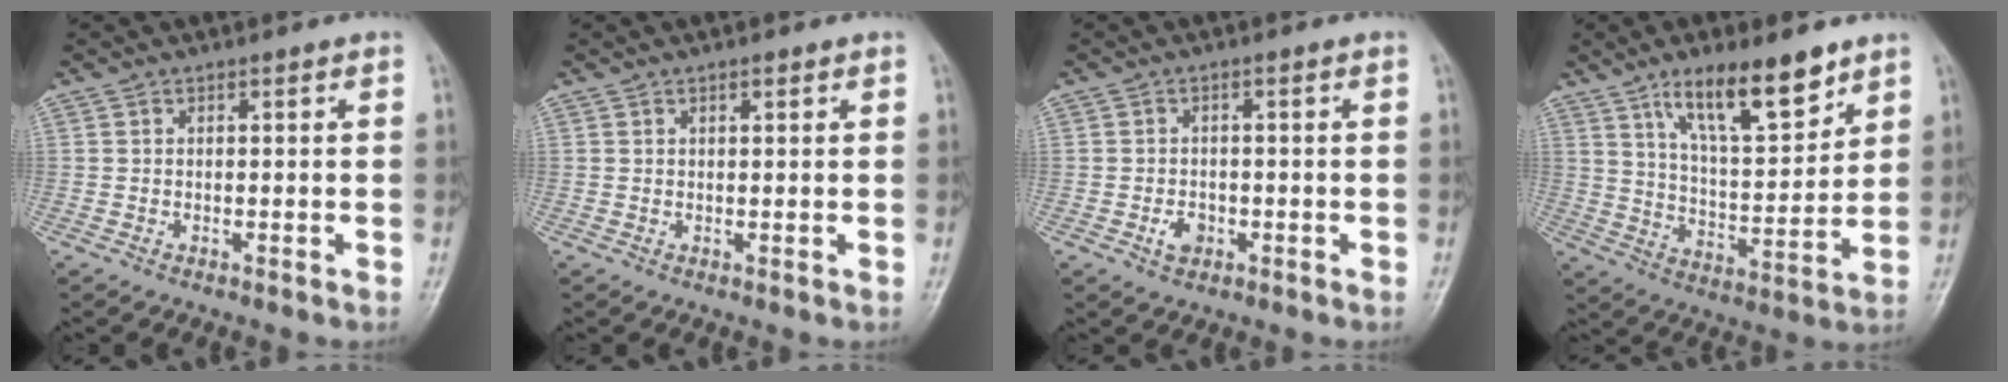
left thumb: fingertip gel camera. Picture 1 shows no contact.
{"total": 1.0, "force": [0.6, 0.3, 0.7], "torque": [-0.010, -0.001, 0.009]}
{"total": 2.9, "force": [-1.2, 2.1, 1.6], "torque": [-0.021, 0.005, -0.017]}
{"total": 14.8, "force": [9.5, 4.6, 10.5], "torque": [-0.147, -0.052, 0.169]}